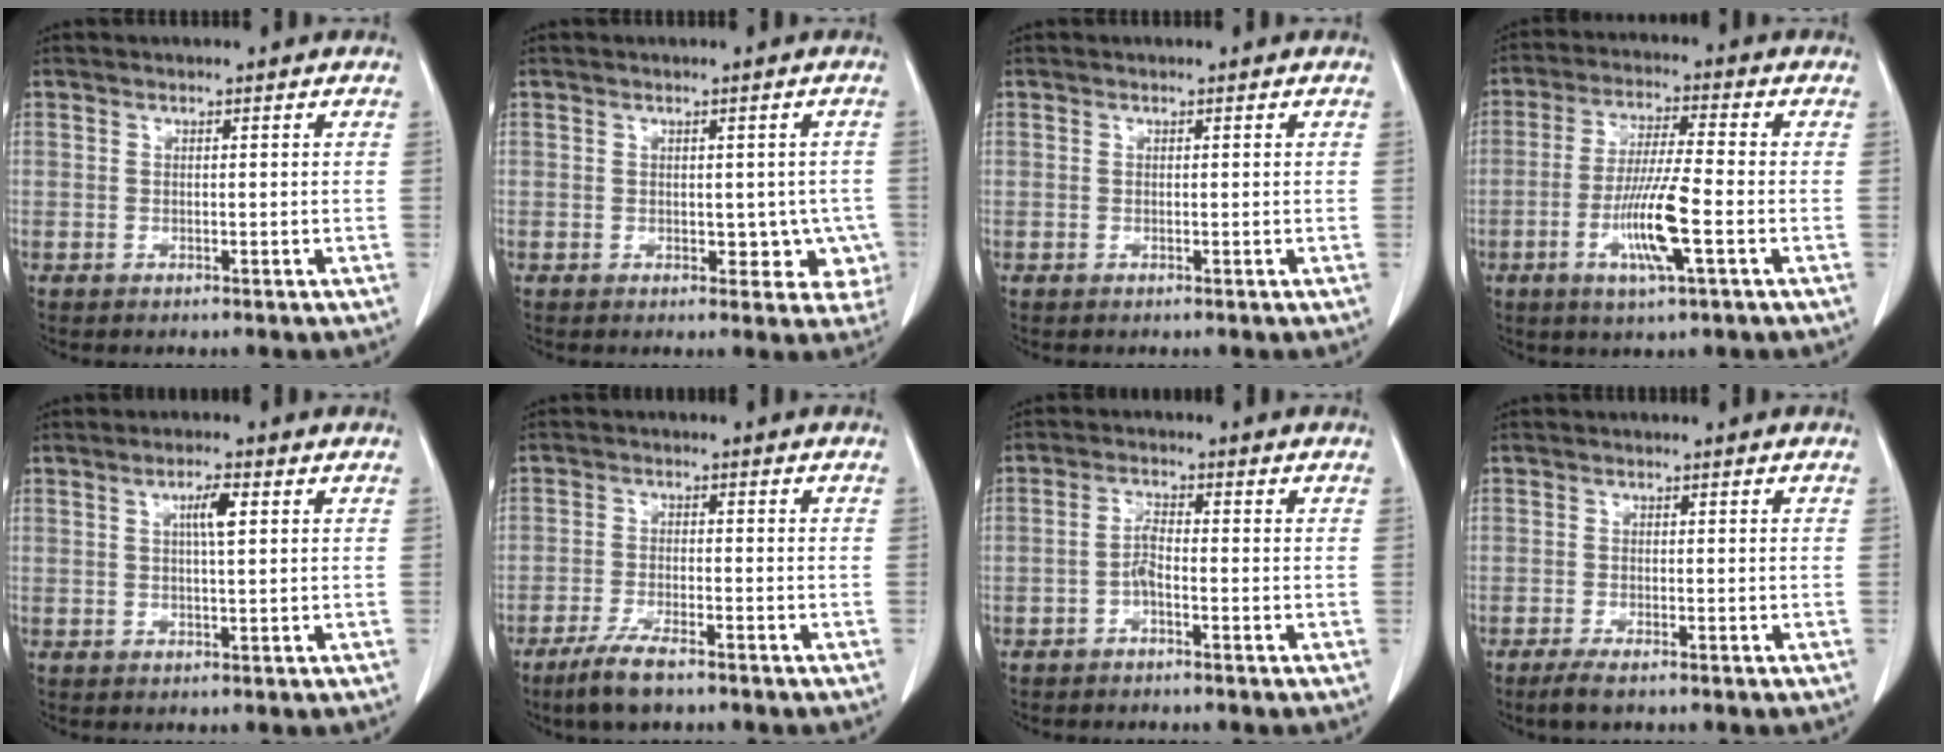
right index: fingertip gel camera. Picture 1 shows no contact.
{"total": 4.6, "force": [-0.4, 3.2, 3.3], "torque": [-0.012, 0.010, 0.001]}
{"total": 0.0}
{"total": 9.8, "force": [-3.2, 0.3, 9.2], "torque": [-0.179, -0.012, -0.064]}
{"total": 3.4, "force": [1.0, 0.4, 3.2], "torque": [-0.056, 0.002, 0.017]}
{"total": 5.9, "force": [-4.3, 0.9, 3.8], "torque": [-0.081, -0.012, -0.077]}
{"total": 2.4, "force": [-1.2, 0.6, 2.0], "torque": [-0.041, 0.003, -0.024]}
{"total": 2.6, "force": [-1.9, 0.4, 1.8], "torque": [-0.039, -0.006, -0.034]}